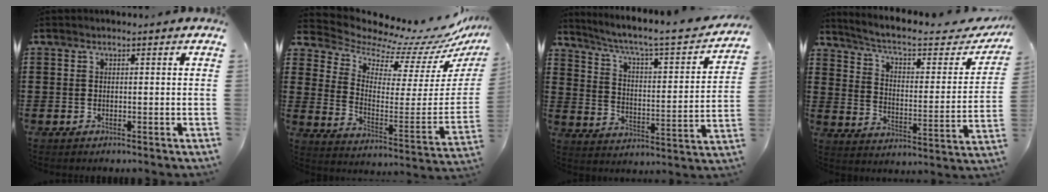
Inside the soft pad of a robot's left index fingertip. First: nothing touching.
{"total": 7.1, "force": [6.7, 2.0, 1.4], "torque": [-0.046, -0.080, 0.108]}
{"total": 4.9, "force": [3.6, 0.4, 3.3], "torque": [-0.081, -0.034, 0.049]}
{"total": 6.0, "force": [4.6, 1.2, 3.5], "torque": [-0.090, -0.030, 0.074]}